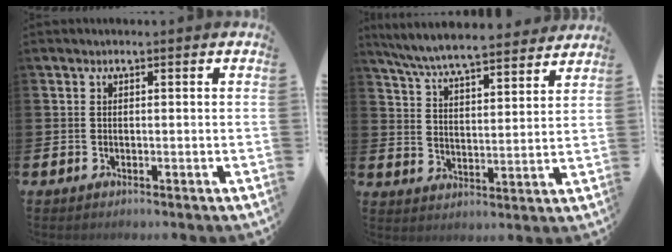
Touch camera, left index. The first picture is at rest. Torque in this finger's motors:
{"motor_torque": [0.99, -1.15, 0.59, 0.21]}